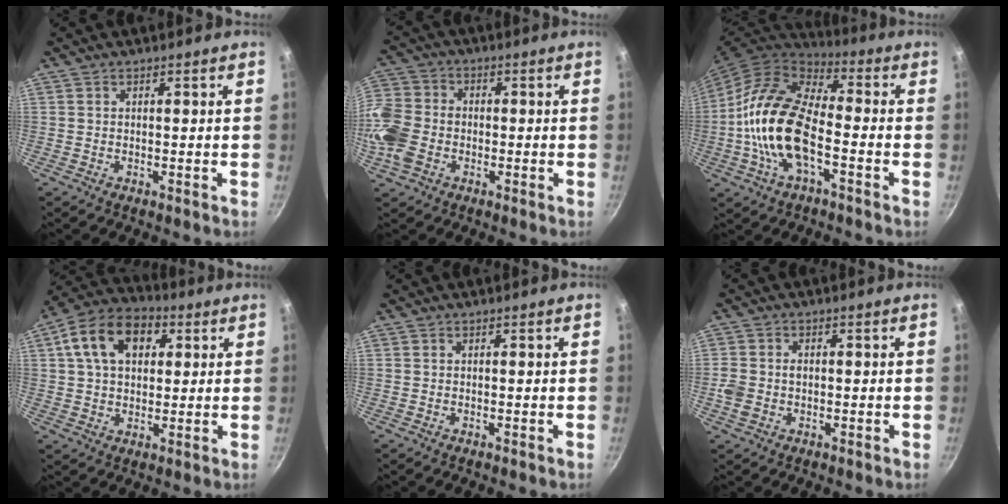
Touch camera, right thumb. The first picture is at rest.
{"total": 13.5, "force": [-3.4, 10.6, 7.7], "torque": [-0.170, 0.030, -0.082]}
{"total": 18.5, "force": [-3.9, 9.2, 15.6], "torque": [-0.282, 0.035, -0.087]}
{"total": 13.9, "force": [4.3, 9.5, 9.2], "torque": [-0.140, 0.016, 0.057]}
{"total": 0.0}
{"total": 4.2, "force": [-0.7, 3.3, 2.6], "torque": [-0.051, 0.006, -0.015]}